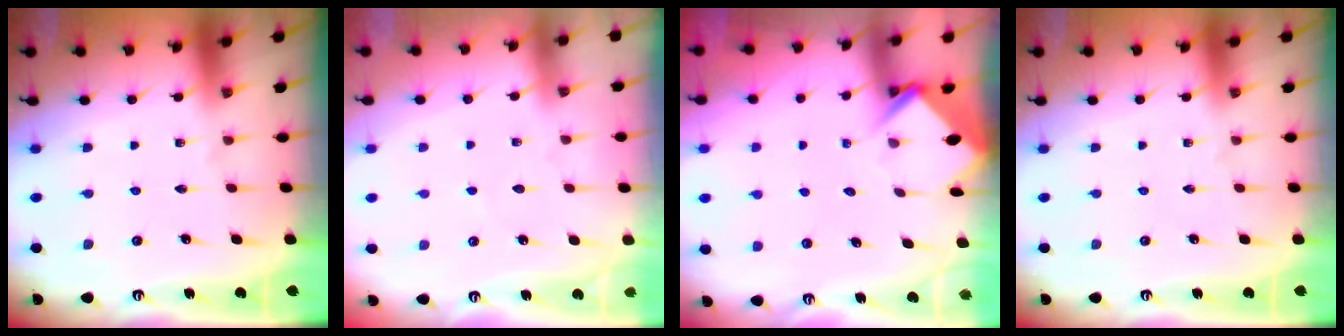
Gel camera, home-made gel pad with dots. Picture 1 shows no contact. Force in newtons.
{"total": 2.5, "press": 2.5, "slide": 0.4}
{"total": 4.0, "press": 4.0, "slide": 0.2}
{"total": 0.0}